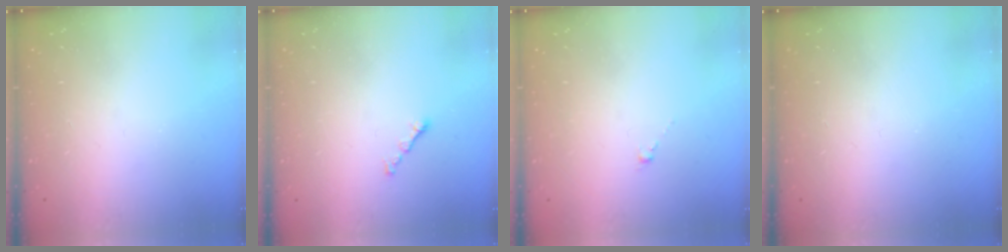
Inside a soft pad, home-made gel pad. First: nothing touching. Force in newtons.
{"total": 0.8, "press": 0.7, "slide": 0.4}
{"total": 0.5, "press": 0.3, "slide": 0.4}
{"total": 0.0}